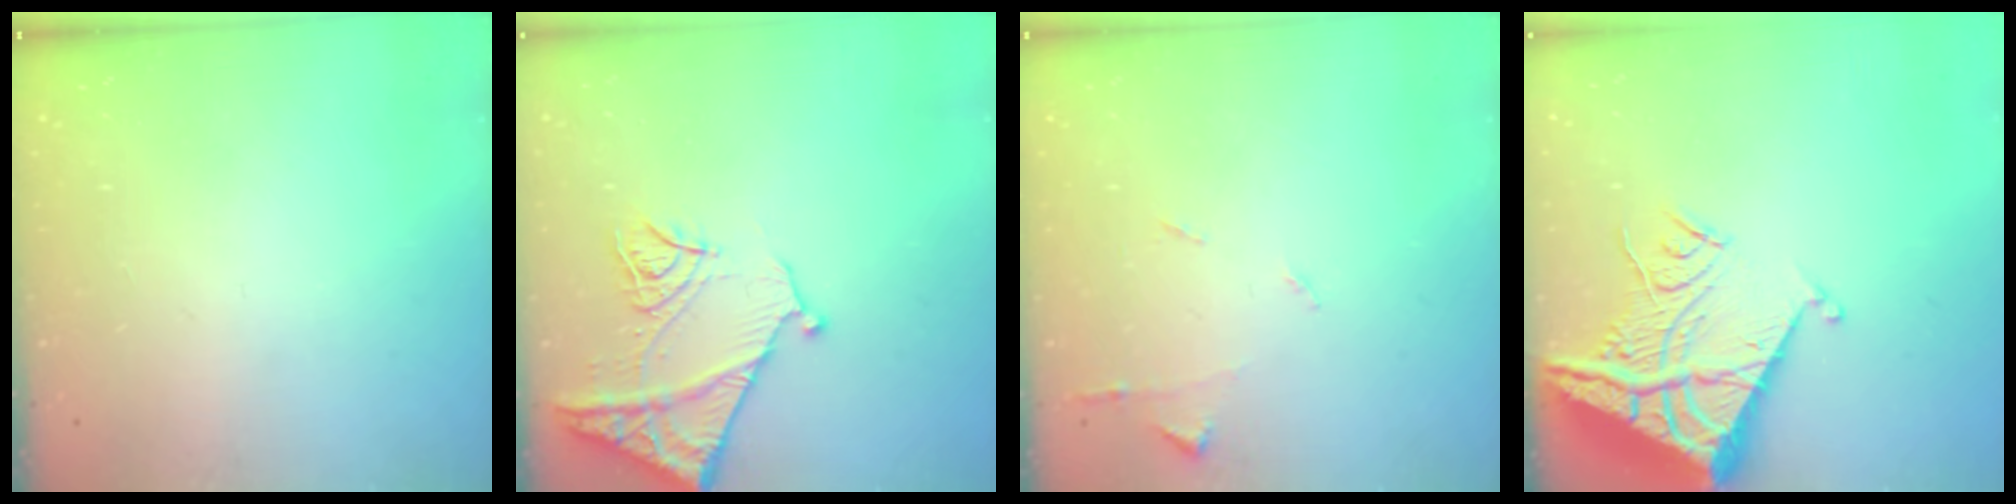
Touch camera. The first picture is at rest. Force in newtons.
{"total": 11.9, "press": 11.8, "slide": 1.4}
{"total": 5.6, "press": 5.6, "slide": 0.8}
{"total": 16.7, "press": 16.6, "slide": 1.8}